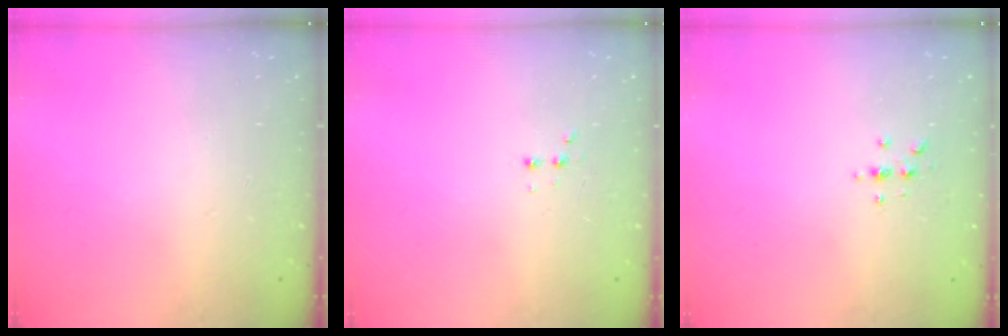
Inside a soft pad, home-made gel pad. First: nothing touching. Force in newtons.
{"total": 2.5, "press": 2.4, "slide": 0.8}
{"total": 2.3, "press": 2.2, "slide": 0.2}